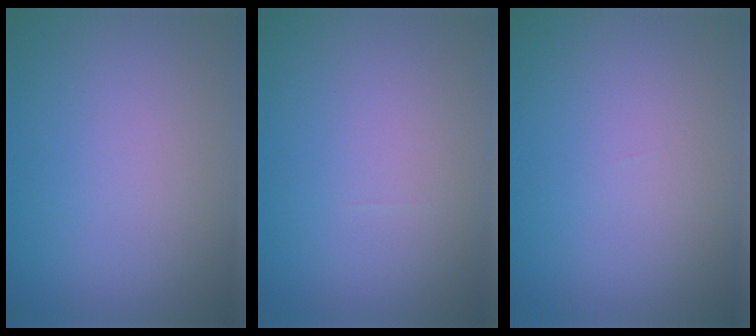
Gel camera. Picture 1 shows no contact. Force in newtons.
{"total": 0.0}
{"total": 0.0}